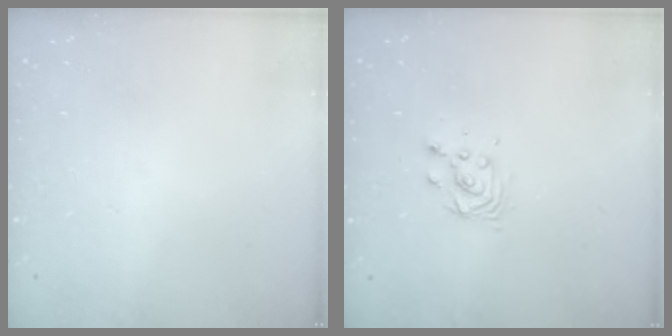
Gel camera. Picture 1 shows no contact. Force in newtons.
{"total": 4.1, "press": 4.1, "slide": 0.4}